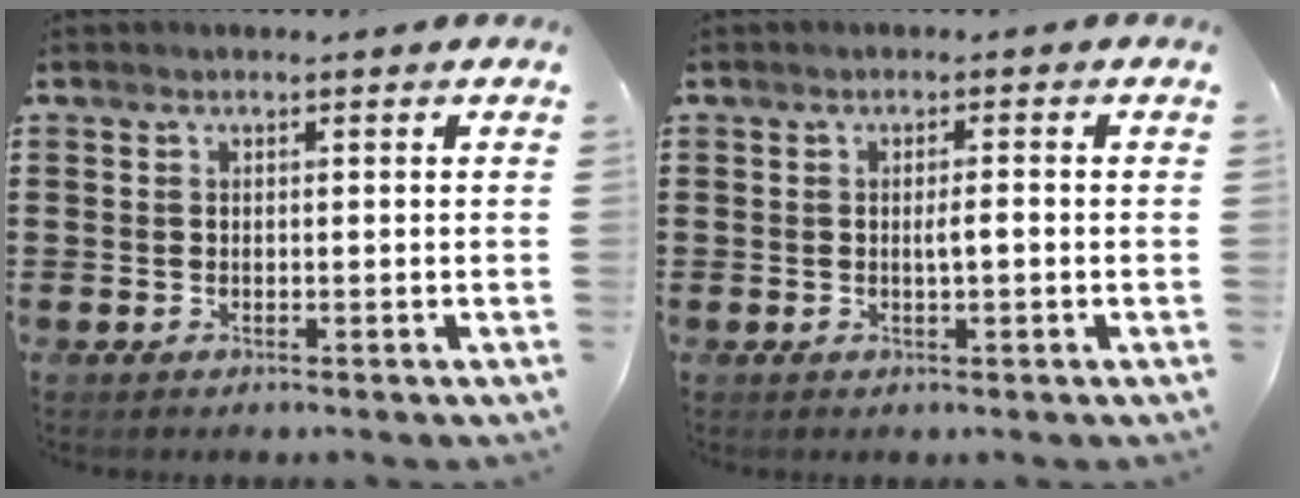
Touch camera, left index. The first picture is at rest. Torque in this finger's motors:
{"motor_torque": [0.07, 0.03, 0.04, 0.03]}